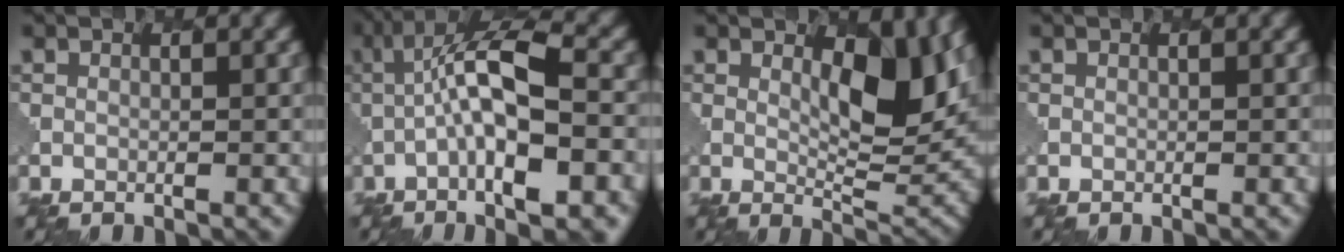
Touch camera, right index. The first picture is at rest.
{"total": 10.7, "force": [-1.1, 2.9, 10.2], "torque": [-0.173, 0.017, -0.013]}
{"total": 7.4, "force": [1.8, 2.8, 6.6], "torque": [-0.093, -0.010, 0.039]}
{"total": 0.0}